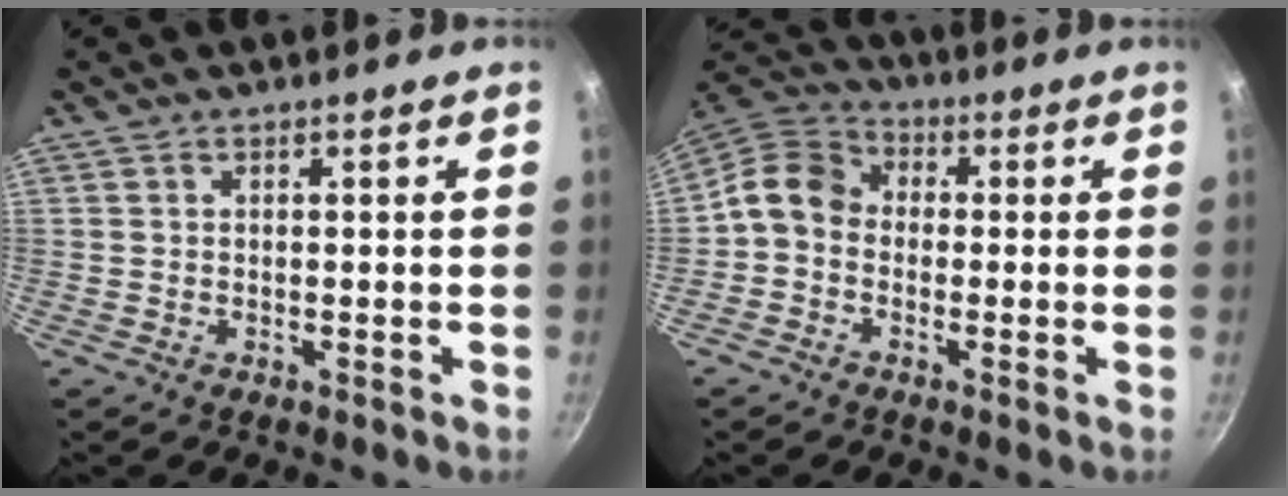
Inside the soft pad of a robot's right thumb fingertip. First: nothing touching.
{"total": 8.4, "force": [-1.0, 7.0, 4.6], "torque": [-0.070, 0.035, -0.044]}